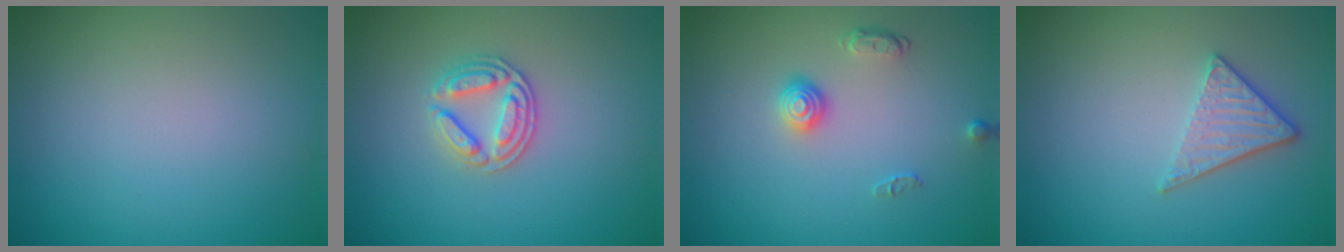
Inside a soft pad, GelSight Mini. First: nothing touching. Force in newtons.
{"total": 2.8, "press": 2.7, "slide": 0.7}
{"total": 1.7, "press": 1.4, "slide": 1.0}
{"total": 2.8, "press": 2.4, "slide": 1.3}